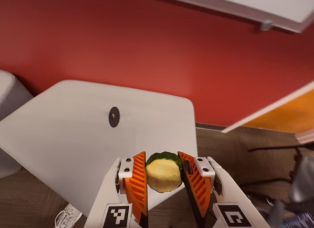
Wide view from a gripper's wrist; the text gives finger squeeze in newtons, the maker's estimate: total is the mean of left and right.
{"total": 11.7, "left": 12.3, "right": 11.1}